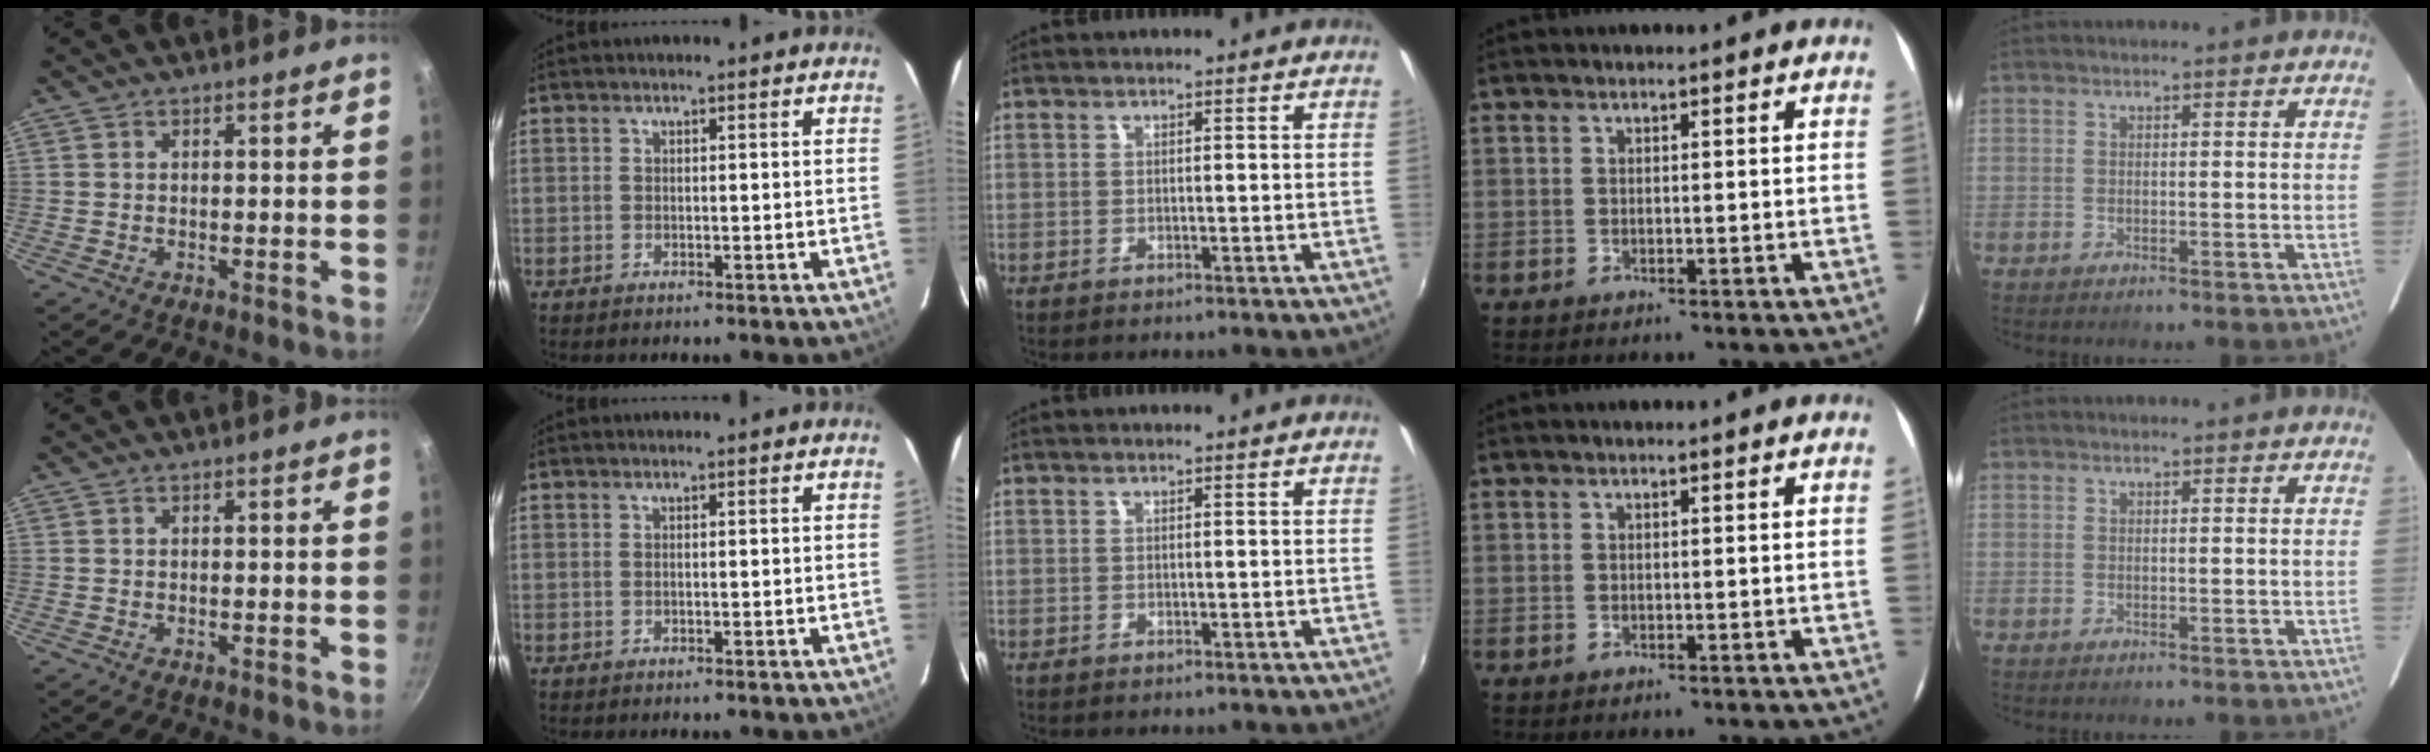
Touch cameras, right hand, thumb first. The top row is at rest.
{}